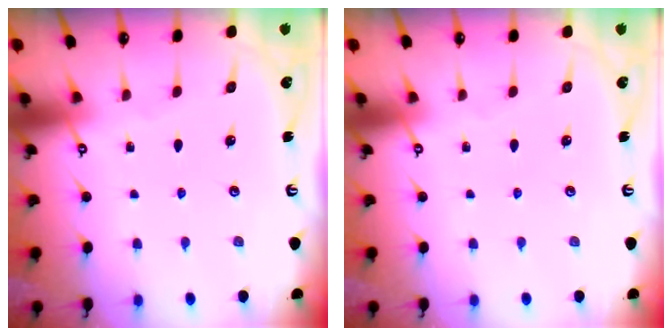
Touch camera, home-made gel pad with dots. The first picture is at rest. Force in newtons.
{"total": 0.0}